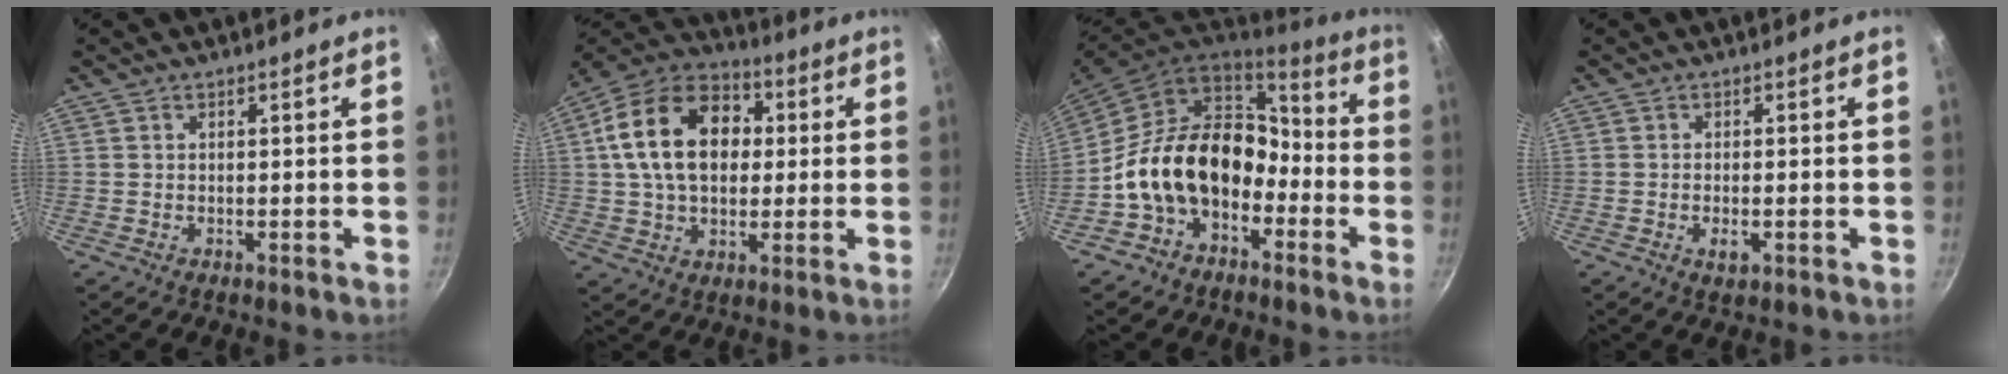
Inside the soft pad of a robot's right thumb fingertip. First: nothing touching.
{"total": 19.7, "force": [3.1, 13.8, 13.7], "torque": [-0.207, 0.027, 0.039]}
{"total": 17.8, "force": [-5.3, 12.8, 11.2], "torque": [-0.148, 0.075, -0.100]}
{"total": 2.5, "force": [-0.8, 1.2, 2.1], "torque": [-0.040, -0.002, -0.014]}